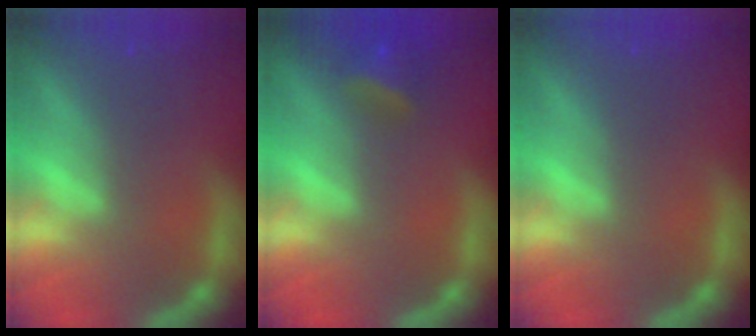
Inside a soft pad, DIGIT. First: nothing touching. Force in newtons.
{"total": 3.4}
{"total": 0.0}